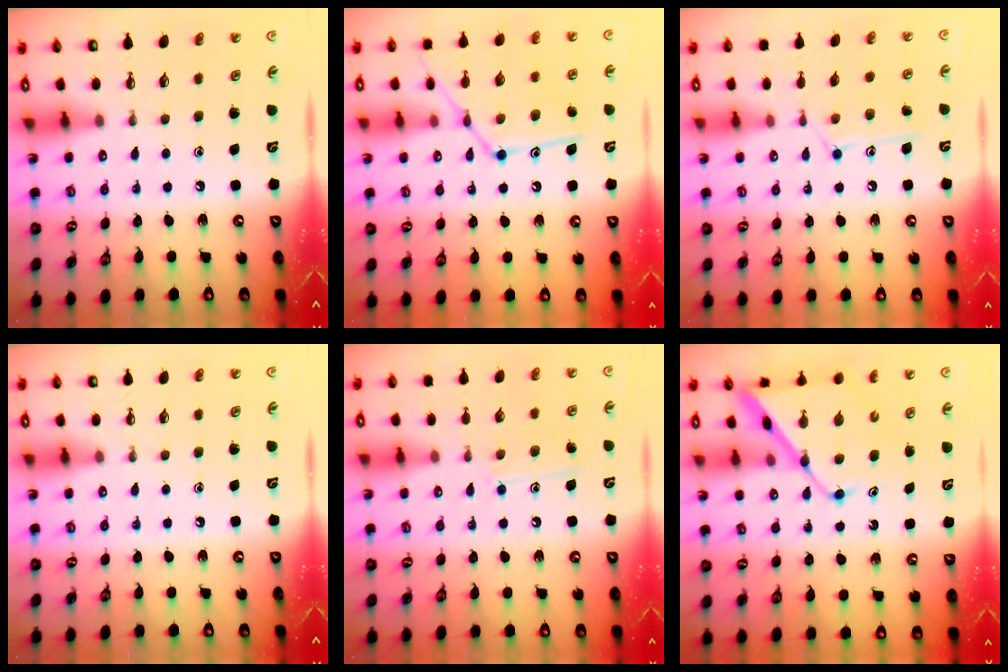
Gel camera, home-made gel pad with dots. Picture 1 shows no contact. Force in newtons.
{"total": 14.2, "press": 14.2, "slide": 0.9}
{"total": 11.1, "press": 11.1, "slide": 0.2}
{"total": 0.0}
{"total": 9.8, "press": 9.8, "slide": 0.7}
{"total": 12.7, "press": 12.7, "slide": 1.2}